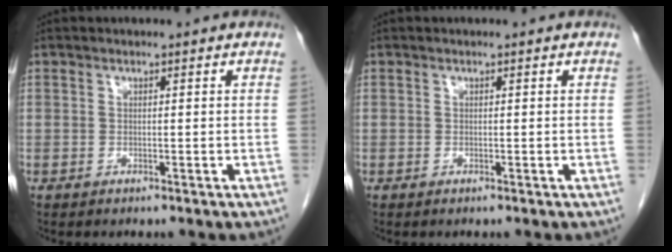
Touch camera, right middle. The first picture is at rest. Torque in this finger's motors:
{"motor_torque": [-0.27, -0.01, 0.03, 0.01]}